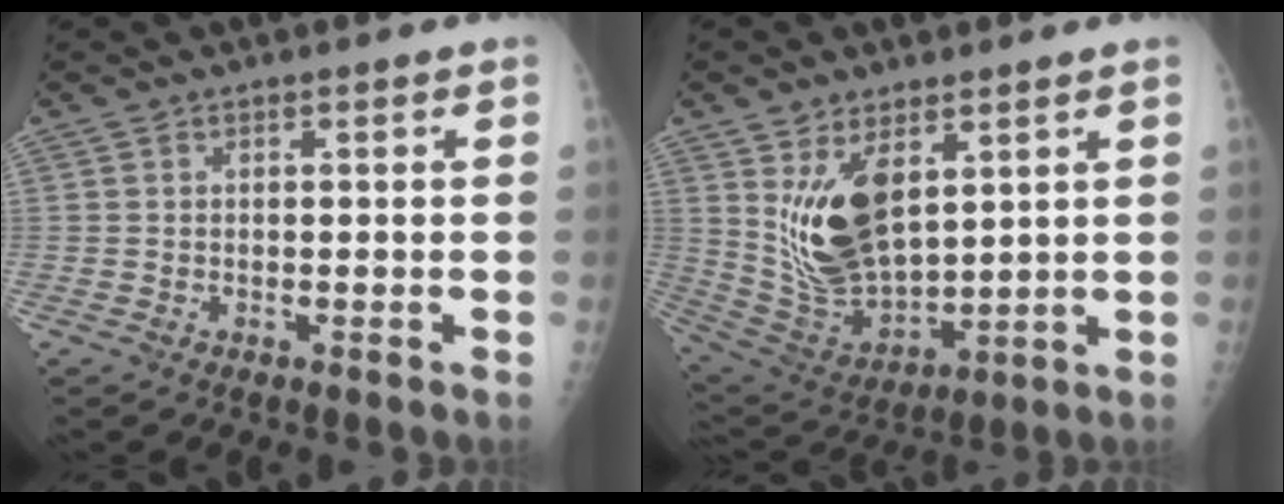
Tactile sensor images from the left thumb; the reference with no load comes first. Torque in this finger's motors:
{"motor_torque": [1.89, 1.78, 1.19, -0.99, 0.23]}